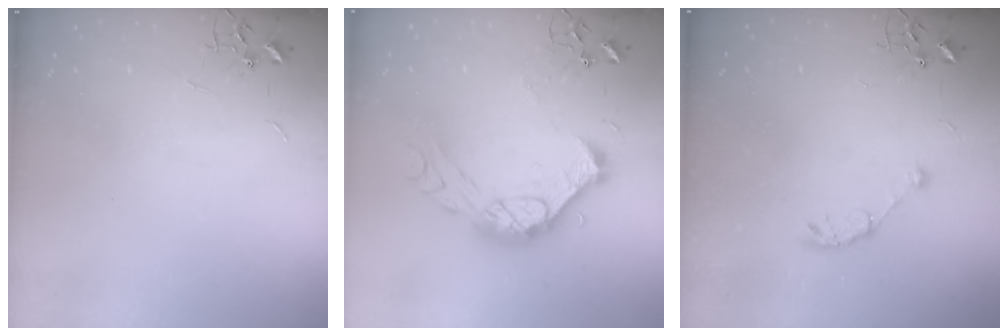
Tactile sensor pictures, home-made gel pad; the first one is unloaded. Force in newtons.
{"total": 17.4, "press": 17.3, "slide": 1.6}
{"total": 8.1, "press": 8.0, "slide": 1.0}